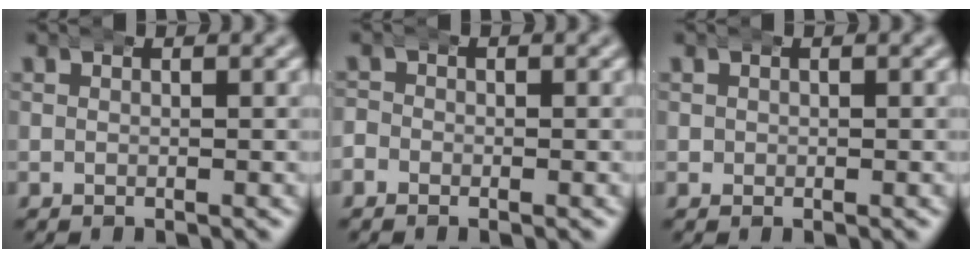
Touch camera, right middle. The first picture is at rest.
{"total": 2.5, "force": [-0.3, 2.5, 0.3], "torque": [-0.017, 0.007, -0.021]}
{"total": 0.7, "force": [0.2, 0.6, -0.2], "torque": [-0.003, -0.005, 0.004]}